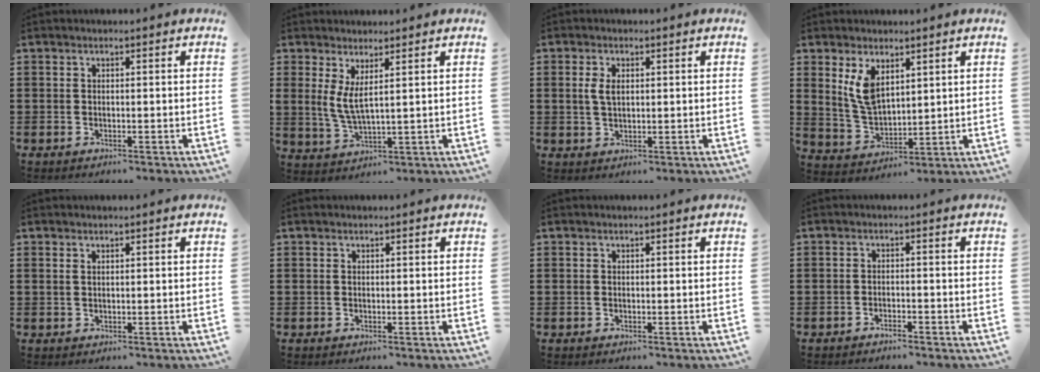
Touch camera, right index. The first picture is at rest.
{"total": 3.8, "force": [1.8, 0.9, 3.3], "torque": [-0.080, -0.005, 0.031]}
{"total": 2.9, "force": [0.5, 1.5, 2.5], "torque": [-0.060, 0.005, 0.004]}
{"total": 6.7, "force": [3.4, 3.4, 4.7], "torque": [-0.110, -0.004, 0.061]}
{"total": 0.6, "force": [0.3, 0.3, 0.4], "torque": [-0.010, 0.002, 0.006]}
{"total": 0.0}
{"total": 0.0}
{"total": 1.3, "force": [-1.3, 0.2, 0.2], "torque": [-0.009, 0.002, -0.026]}